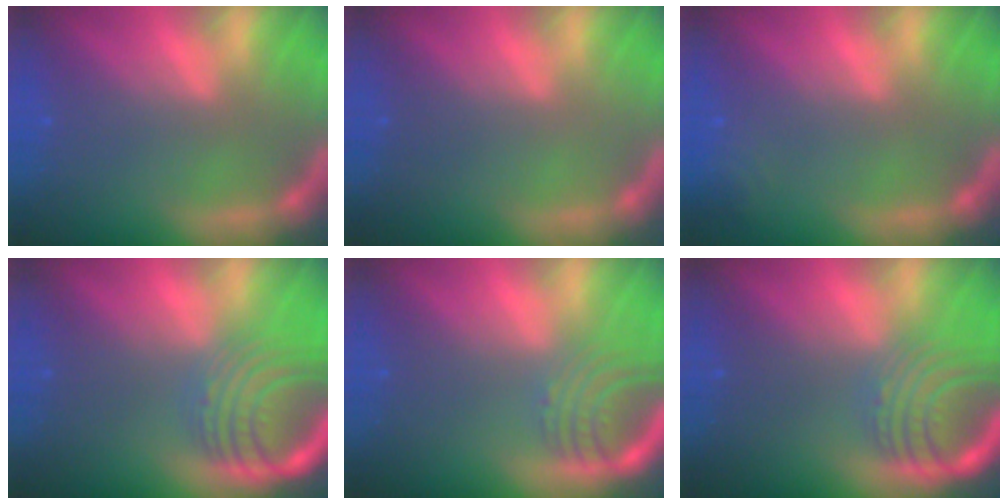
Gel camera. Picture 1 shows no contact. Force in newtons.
{"total": 0.0}
{"total": 1.9}
{"total": 9.1}
{"total": 5.5}
{"total": 8.1}